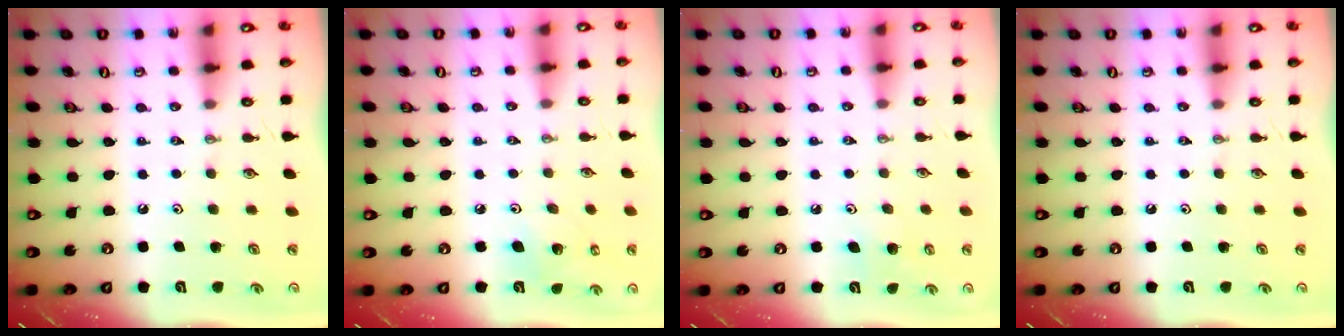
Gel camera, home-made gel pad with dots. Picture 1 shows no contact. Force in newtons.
{"total": 5.8, "press": 5.4, "slide": 2.2}
{"total": 4.2, "press": 4.2, "slide": 0.4}
{"total": 0.0}